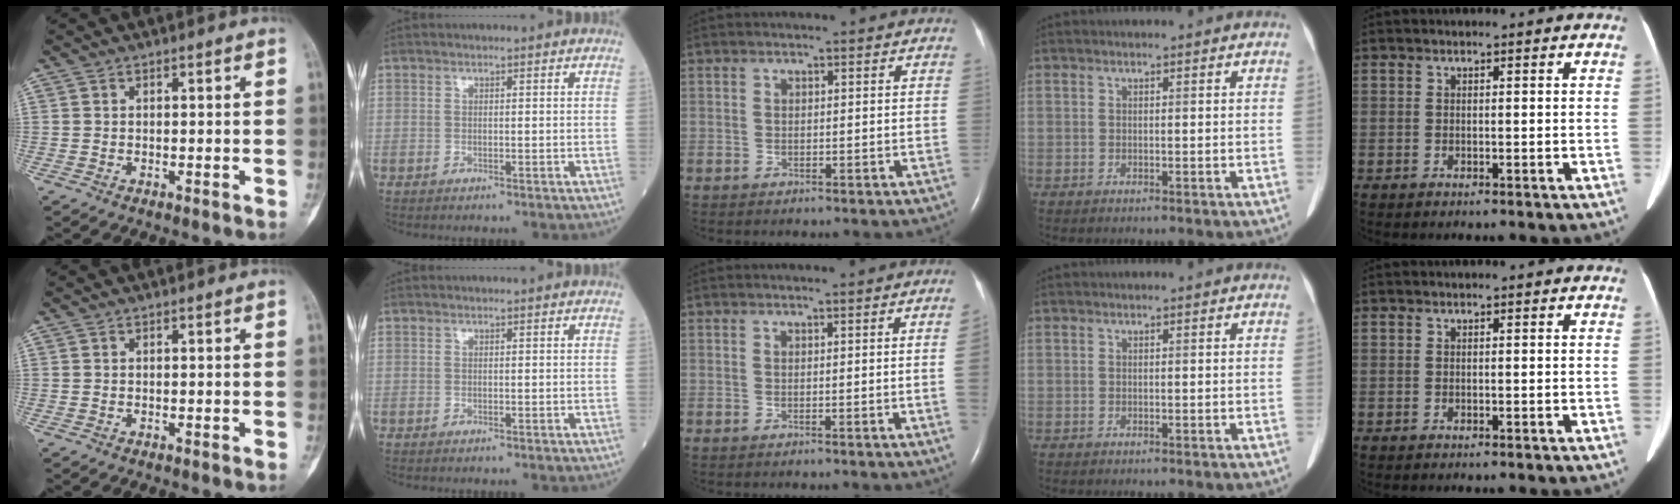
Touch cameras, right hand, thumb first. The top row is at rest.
{"middle": {"total": 1.9, "force": [-0.2, -0.9, 1.7], "torque": [-0.020, -0.001, -0.002]}}